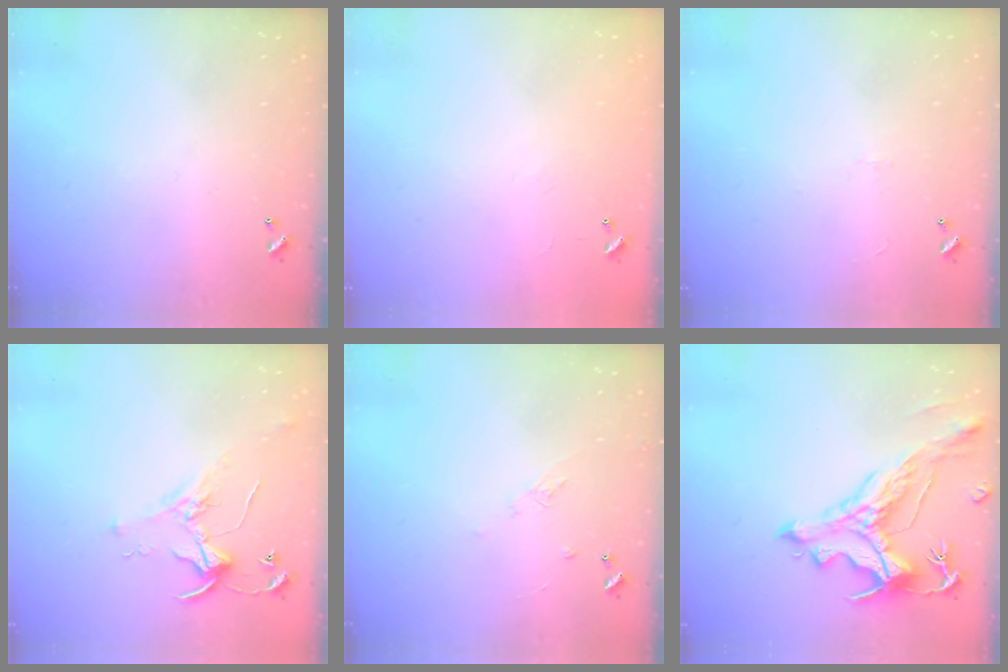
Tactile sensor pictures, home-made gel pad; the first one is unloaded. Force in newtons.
{"total": 8.1, "press": 8.0, "slide": 0.8}
{"total": 0.7, "press": 0.3, "slide": 0.7}
{"total": 2.1, "press": 2.1, "slide": 0.1}
{"total": 6.5, "press": 6.4, "slide": 0.9}
{"total": 2.9, "press": 2.6, "slide": 1.5}